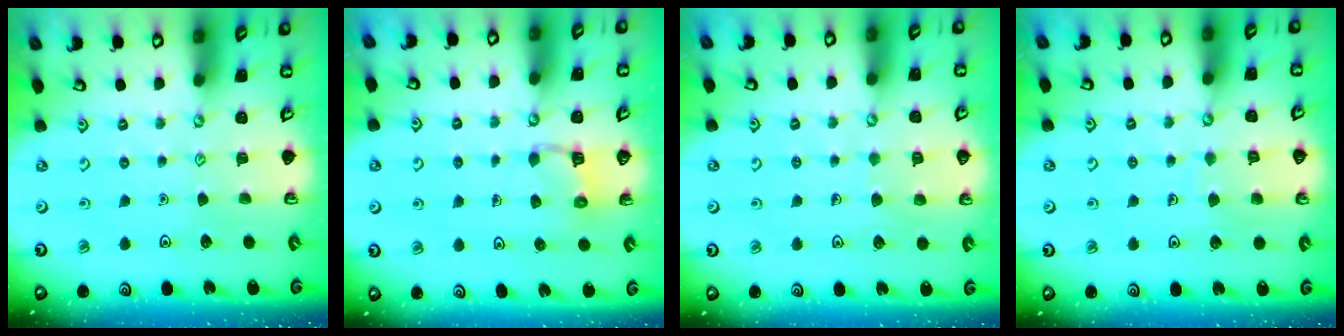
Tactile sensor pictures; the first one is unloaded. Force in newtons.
{"total": 4.7, "press": 4.7, "slide": 0.4}
{"total": 4.7, "press": 4.7, "slide": 0.3}
{"total": 5.4, "press": 5.4, "slide": 0.5}